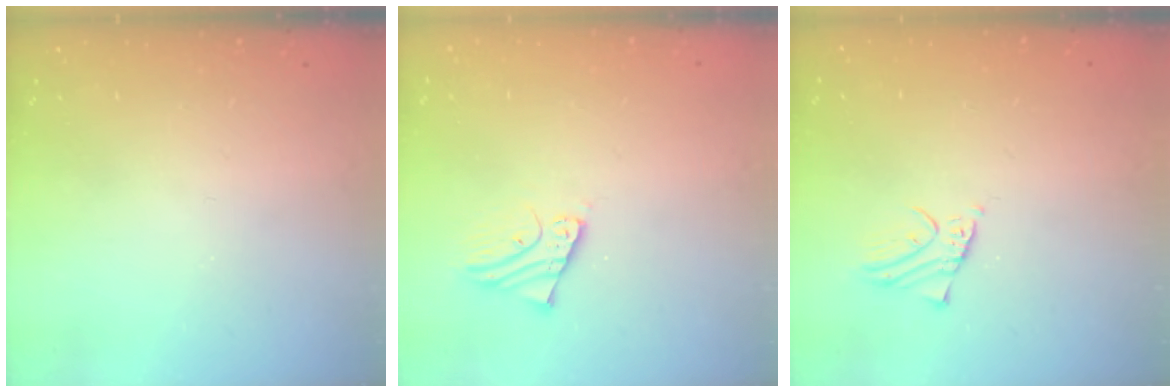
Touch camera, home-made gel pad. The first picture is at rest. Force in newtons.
{"total": 2.4, "press": 2.4, "slide": 0.1}
{"total": 1.5, "press": 1.5, "slide": 0.0}